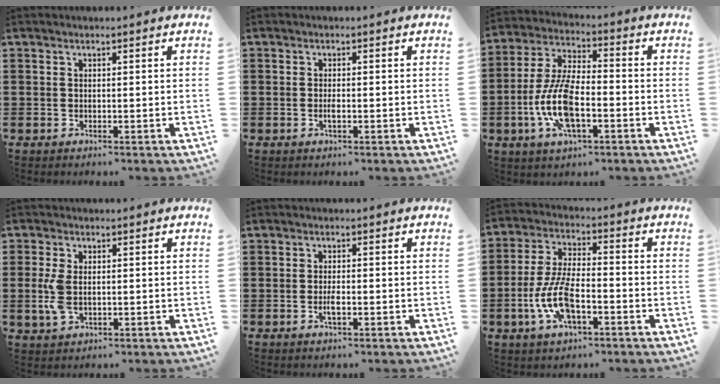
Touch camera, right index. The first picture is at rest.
{"total": 1.2, "force": [-0.3, 0.3, 1.2], "torque": [-0.022, -0.002, -0.004]}
{"total": 10.6, "force": [-3.2, 4.3, 9.1], "torque": [-0.213, -0.006, -0.065]}
{"total": 4.8, "force": [-0.1, 2.7, 3.9], "torque": [-0.105, -0.004, -0.009]}
{"total": 2.0, "force": [-0.6, 0.5, 1.8], "torque": [-0.033, 0.001, -0.009]}
{"total": 9.0, "force": [-3.1, 3.7, 7.6], "torque": [-0.174, -0.007, -0.061]}